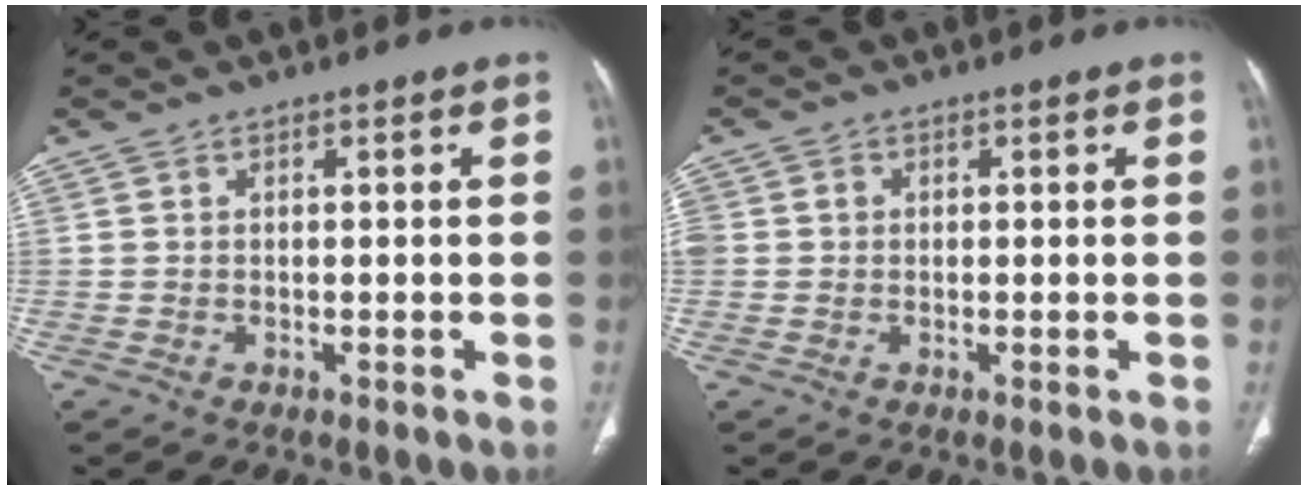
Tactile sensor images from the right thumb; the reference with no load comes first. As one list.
[{"total": 2.5, "force": [0.3, 2.2, 1.0], "torque": [-0.019, 0.010, 0.010]}]